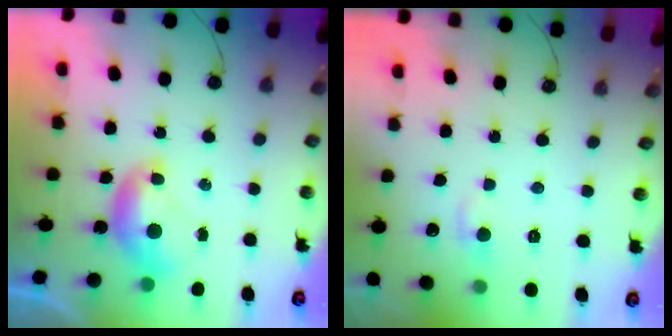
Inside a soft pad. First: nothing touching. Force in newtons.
{"total": 1.5, "press": 1.2, "slide": 0.9}